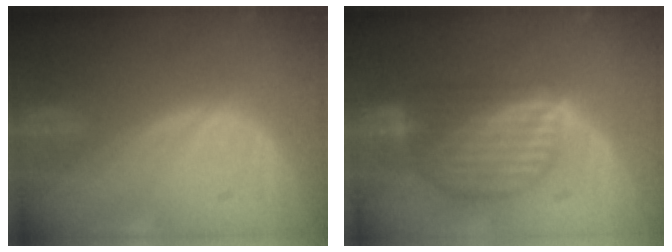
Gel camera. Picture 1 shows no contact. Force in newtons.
{"total": 9.0, "press": 7.8, "slide": 4.4}